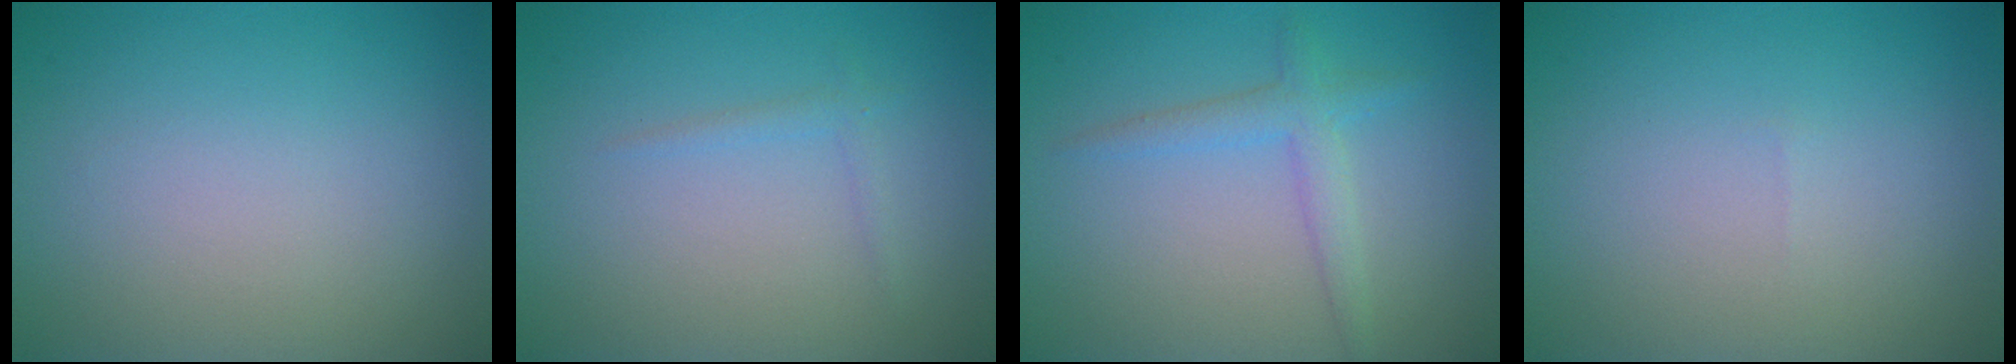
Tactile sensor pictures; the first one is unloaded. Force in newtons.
{"total": 0.8, "press": 0.8, "slide": 0.0}
{"total": 2.3, "press": 2.3, "slide": 0.2}
{"total": 0.0}